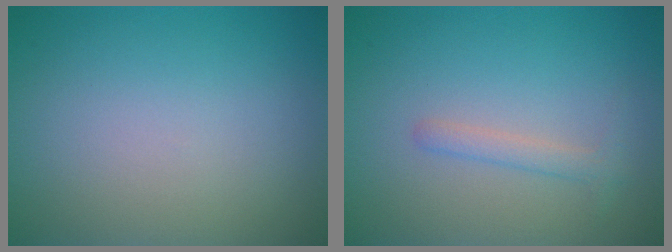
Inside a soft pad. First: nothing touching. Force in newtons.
{"total": 1.4, "press": 1.4, "slide": 0.0}